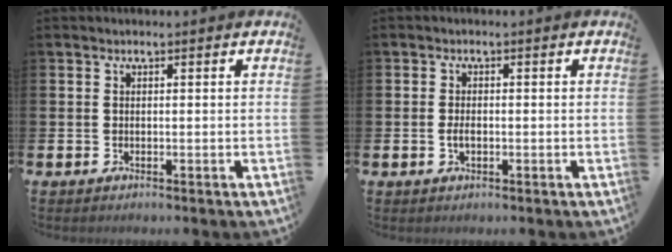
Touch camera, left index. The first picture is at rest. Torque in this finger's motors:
{"motor_torque": [0.45, 0.18, 0.03, 0.03]}